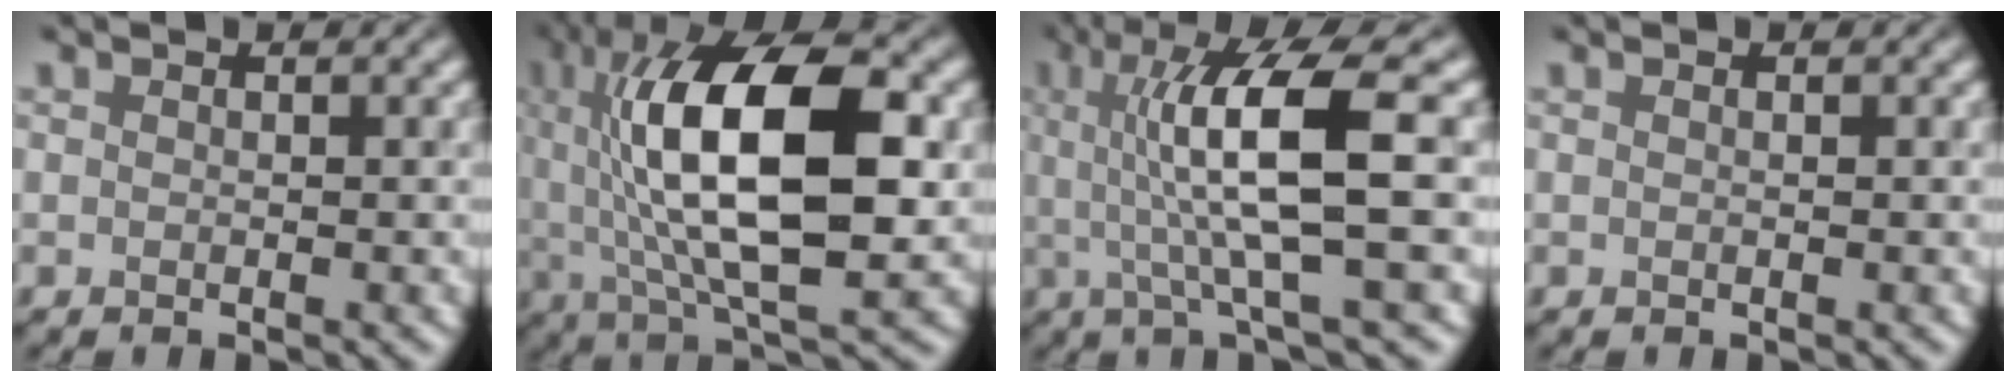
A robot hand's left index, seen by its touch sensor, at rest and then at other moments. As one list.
[{"total": 14.1, "force": [1.7, 5.4, 13.0], "torque": [-0.216, 0.013, 0.024]}, {"total": 9.3, "force": [1.0, 1.8, 9.0], "torque": [-0.137, 0.000, 0.019]}, {"total": 0.0}]